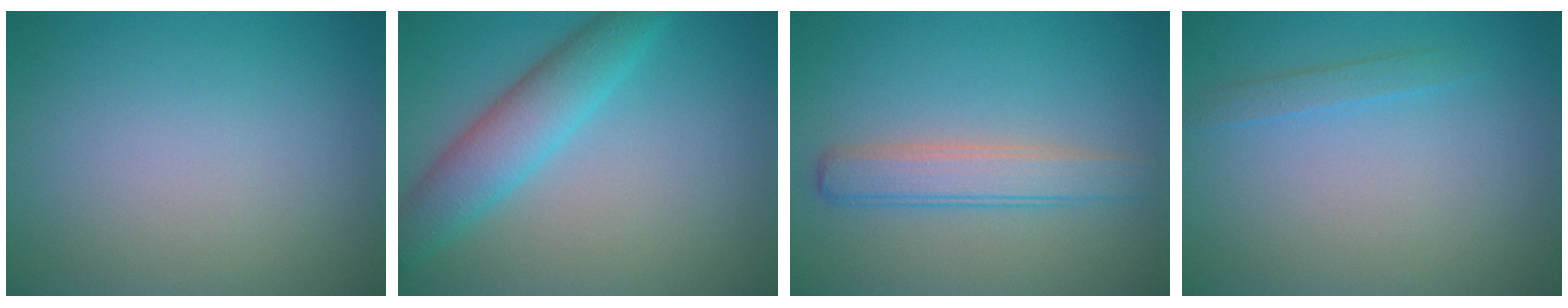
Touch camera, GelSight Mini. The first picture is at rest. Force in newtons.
{"total": 4.8, "press": 4.7, "slide": 0.3}
{"total": 3.3, "press": 3.2, "slide": 0.3}
{"total": 1.1, "press": 1.1, "slide": 0.1}